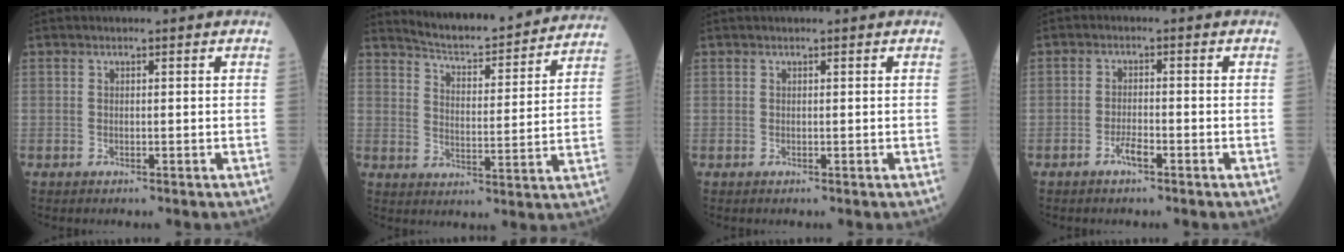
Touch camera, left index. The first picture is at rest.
{"total": 17.2, "force": [16.4, 1.6, 5.0], "torque": [-0.073, -0.022, 0.216]}
{"total": 1.2, "force": [1.1, -0.1, 0.5], "torque": [-0.006, 0.020, 0.023]}
{"total": 2.3, "force": [-1.5, 0.4, 1.7], "torque": [-0.035, 0.000, -0.027]}